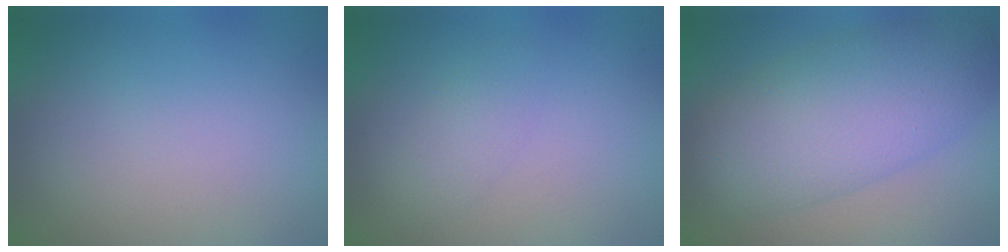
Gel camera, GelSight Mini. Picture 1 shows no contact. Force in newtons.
{"total": 1.6, "press": 1.6, "slide": 0.1}
{"total": 8.3, "press": 8.3, "slide": 0.2}